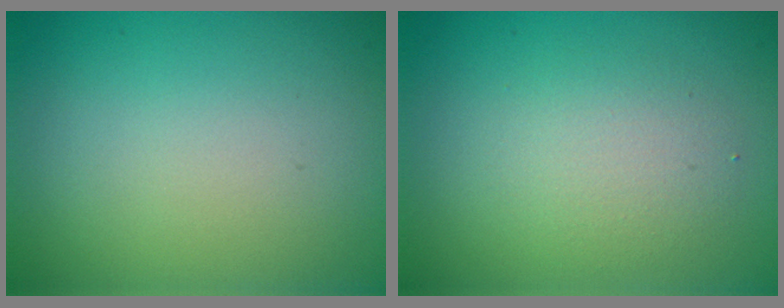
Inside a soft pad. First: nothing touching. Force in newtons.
{"total": 2.6, "press": 2.6, "slide": 0.1}